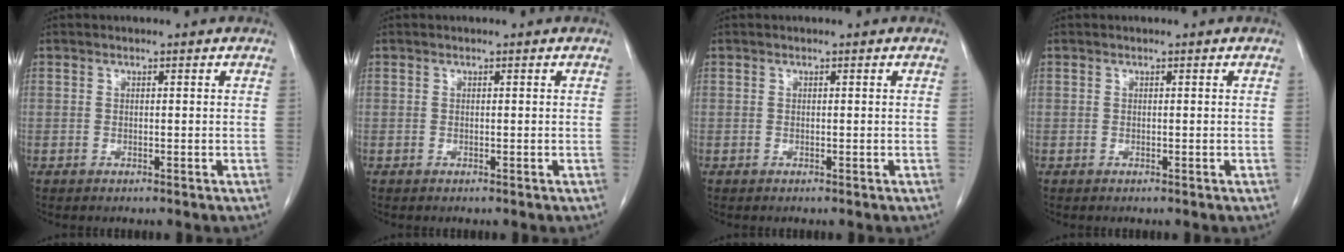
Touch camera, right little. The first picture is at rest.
{"total": 0.0}
{"total": 0.0}
{"total": 0.0}